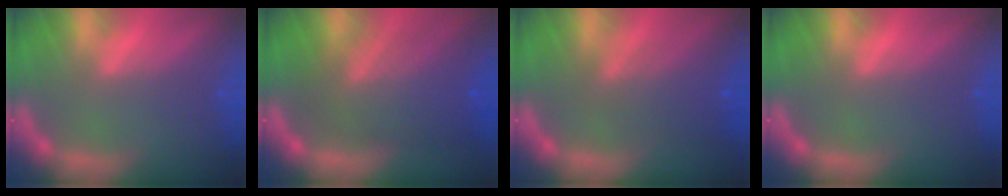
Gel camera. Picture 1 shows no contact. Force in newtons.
{"total": 8.5}
{"total": 4.6}
{"total": 0.0}